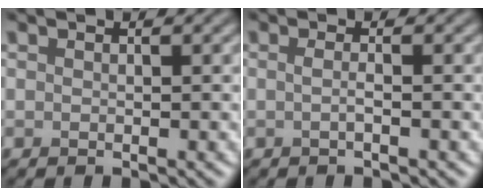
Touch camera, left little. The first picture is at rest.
{"total": 1.2, "force": [-0.7, 0.3, 1.0], "torque": [-0.013, -0.002, -0.016]}